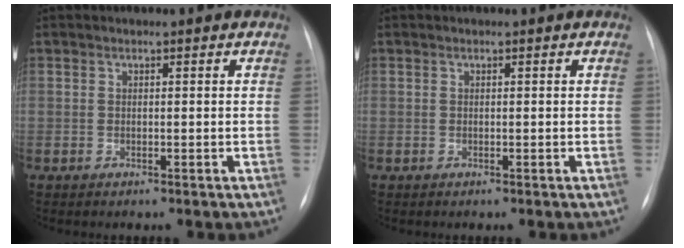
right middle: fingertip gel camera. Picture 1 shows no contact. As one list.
[{"total": 0.0}]